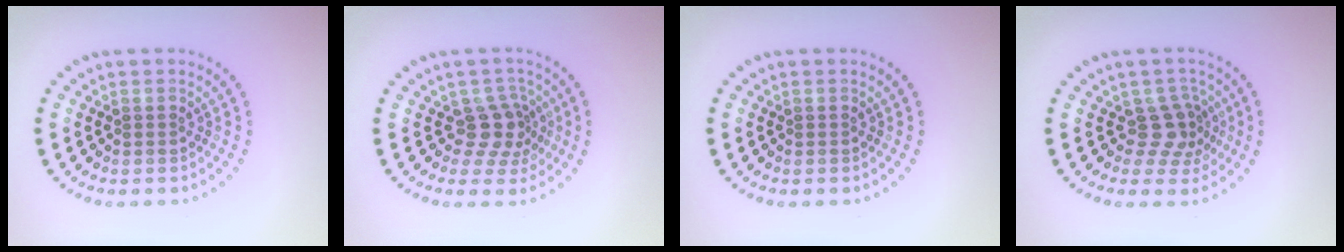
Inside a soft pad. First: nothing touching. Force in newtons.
{"total": 2.9, "press": 2.1, "slide": 1.9}
{"total": 0.0}
{"total": 2.7, "press": 2.1, "slide": 1.8}